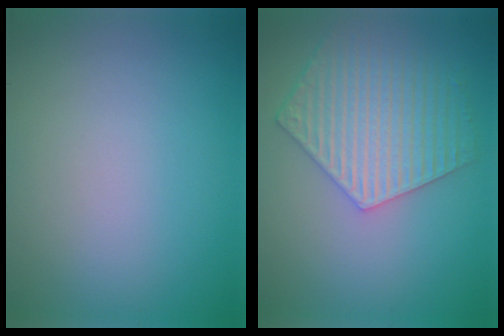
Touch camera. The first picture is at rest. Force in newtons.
{"total": 5.7, "press": 4.6, "slide": 3.4}